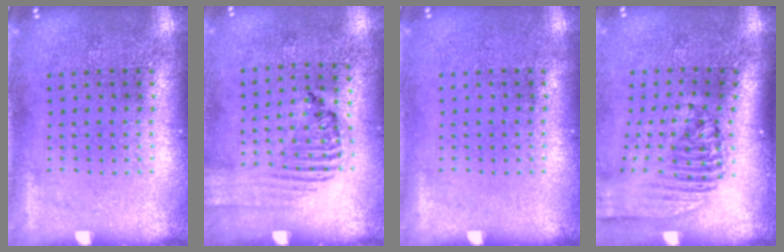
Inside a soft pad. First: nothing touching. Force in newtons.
{"total": 1.6, "press": 1.2, "slide": 1.0}
{"total": 0.0}
{"total": 2.3, "press": 1.7, "slide": 1.5}